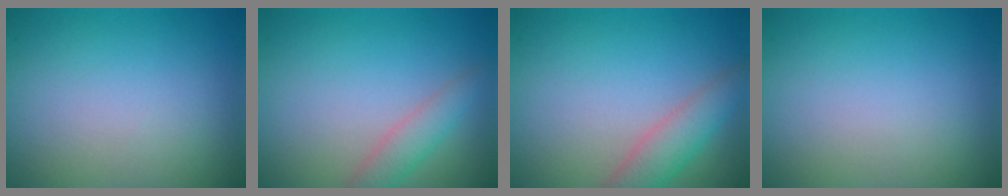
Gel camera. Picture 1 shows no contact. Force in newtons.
{"total": 2.4, "press": 2.4, "slide": 0.1}
{"total": 3.6, "press": 3.6, "slide": 0.1}
{"total": 0.0}